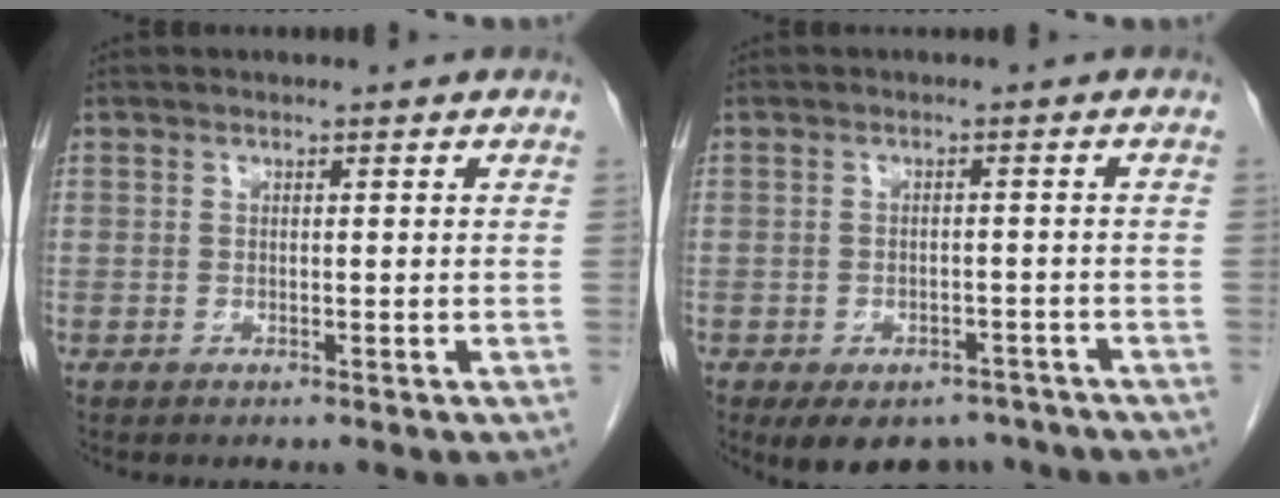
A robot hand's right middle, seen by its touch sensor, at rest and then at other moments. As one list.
[{"total": 8.7, "force": [-6.5, 4.9, 3.1], "torque": [-0.040, 0.004, -0.086]}]